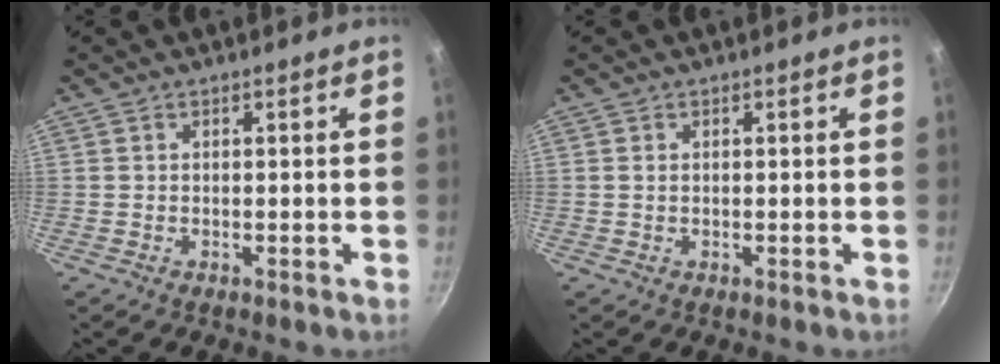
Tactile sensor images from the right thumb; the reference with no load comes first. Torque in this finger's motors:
{"motor_torque": [-0.07, -0.08, 0.12, 0.46, -0.02]}